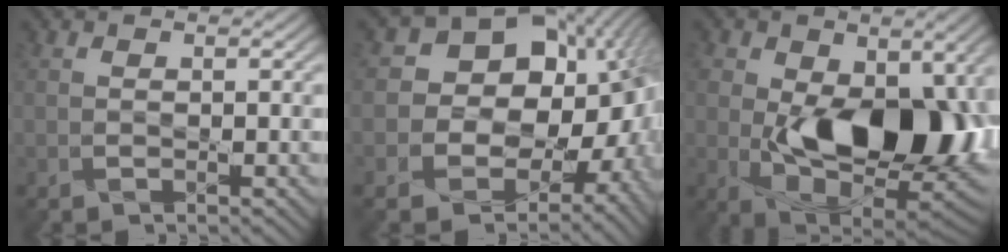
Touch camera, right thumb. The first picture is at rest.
{"total": 18.0, "force": [0.7, 14.5, 10.5], "torque": [-0.156, -0.012, 0.019]}
{"total": 15.2, "force": [-0.9, 9.6, 11.8], "torque": [-0.171, -0.024, -0.004]}